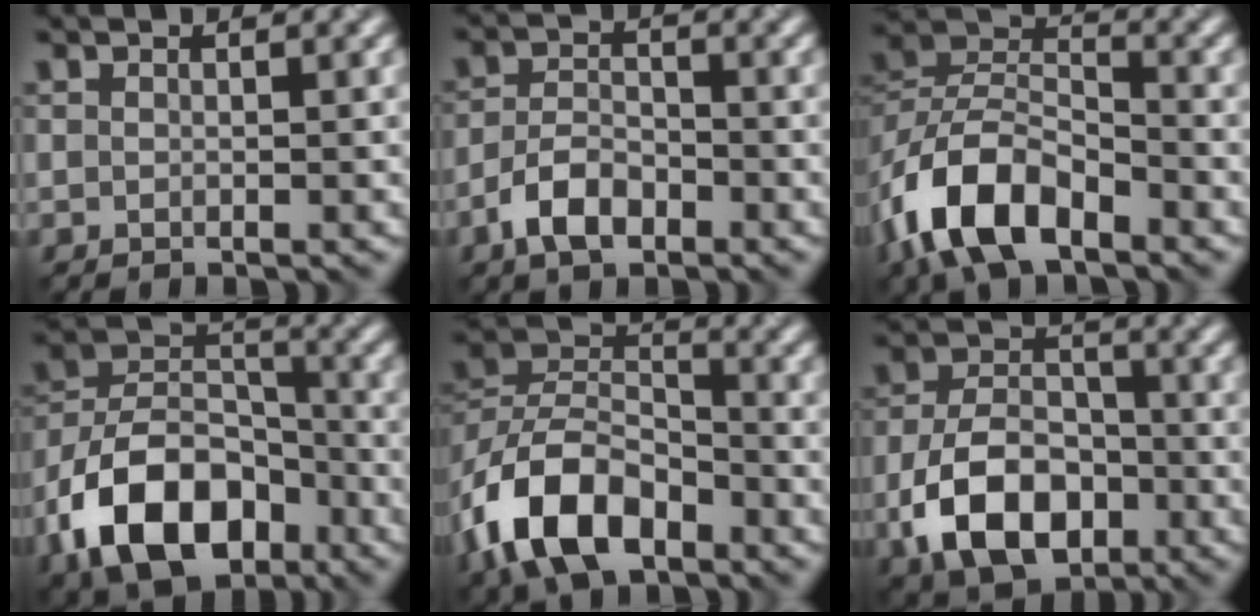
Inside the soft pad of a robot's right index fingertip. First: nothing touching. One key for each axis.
{"total": 3.8, "fx": -2.2, "fy": 2.0, "fz": 2.3, "tx": -0.039, "ty": 0.008, "tz": -0.047}
{"total": 8.6, "fx": -4.5, "fy": 4.8, "fz": 5.5, "tx": -0.100, "ty": 0.012, "tz": -0.095}
{"total": 11.6, "fx": -5.8, "fy": 7.2, "fz": 7.0, "tx": -0.127, "ty": 0.011, "tz": -0.117}
{"total": 9.5, "fx": -4.9, "fy": 5.6, "fz": 5.9, "tx": -0.111, "ty": 0.013, "tz": -0.106}
{"total": 9.1, "fx": -3.8, "fy": 5.8, "fz": 5.8, "tx": -0.112, "ty": 0.004, "tz": -0.073}